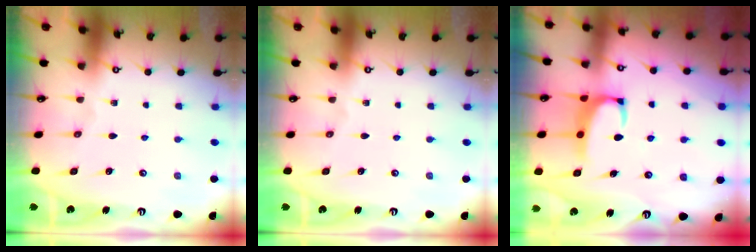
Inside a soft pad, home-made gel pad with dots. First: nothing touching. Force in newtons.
{"total": 0.0}
{"total": 2.5, "press": 2.4, "slide": 0.8}